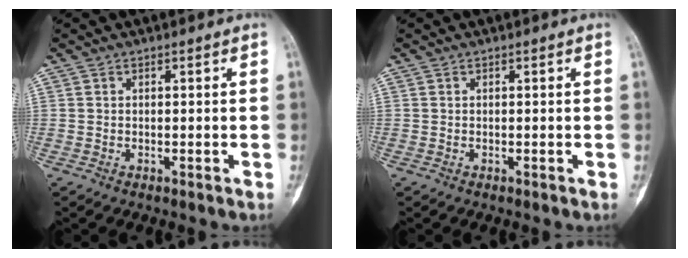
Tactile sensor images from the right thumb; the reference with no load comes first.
{"total": 0.0}